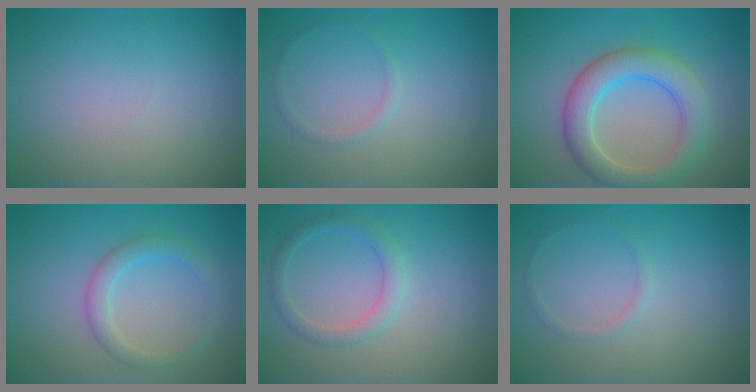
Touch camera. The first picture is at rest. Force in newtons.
{"total": 0.8, "press": 0.8, "slide": 0.1}
{"total": 5.4, "press": 5.4, "slide": 0.2}
{"total": 2.2, "press": 2.2, "slide": 0.1}
{"total": 2.0, "press": 2.0, "slide": 0.1}
{"total": 0.8, "press": 0.8, "slide": 0.1}